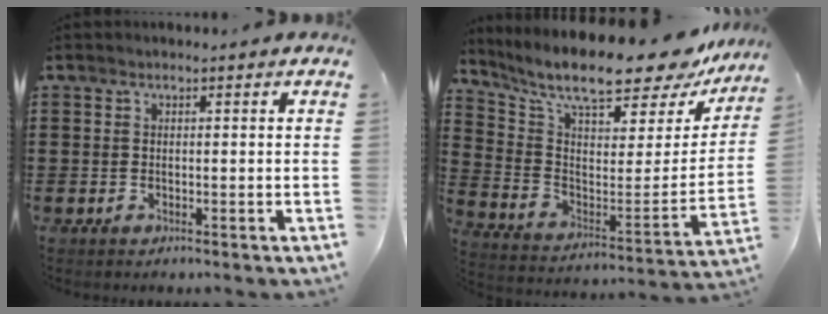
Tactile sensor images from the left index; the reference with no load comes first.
{"total": 11.3, "force": [9.6, 1.7, 5.7], "torque": [-0.136, -0.074, 0.161]}